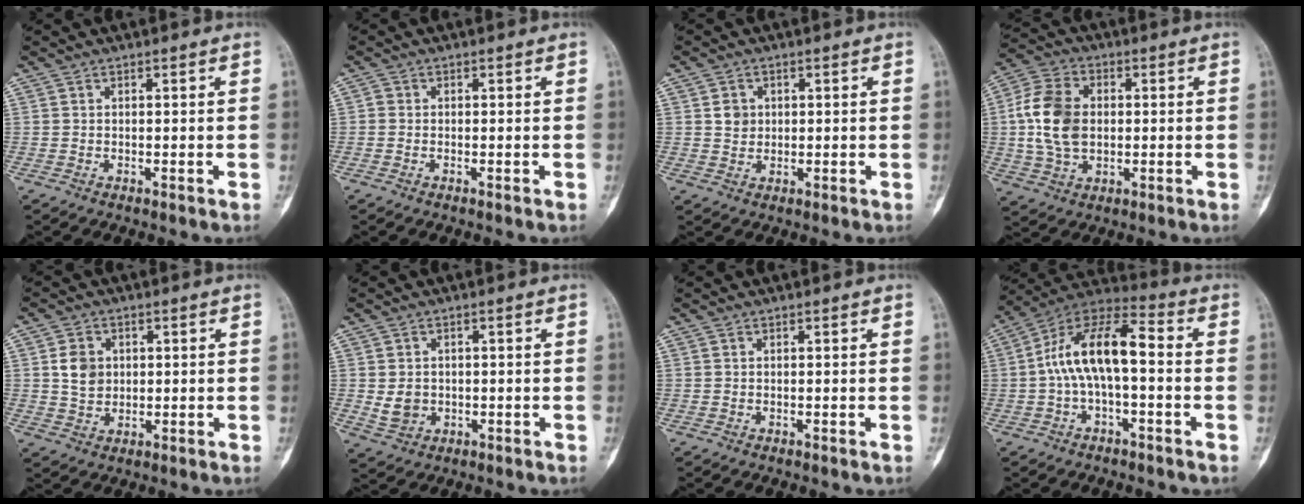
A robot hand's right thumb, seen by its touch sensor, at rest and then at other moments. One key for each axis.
{"total": 0.6, "fx": -0.3, "fy": 0.5, "fz": 0.3, "tx": 0.000, "ty": 0.001, "tz": -0.010}
{"total": 3.0, "fx": 0.7, "fy": 2.6, "fz": 1.2, "tx": -0.003, "ty": -0.001, "tz": 0.012}
{"total": 12.6, "fx": 0.5, "fy": 8.7, "fz": 9.0, "tx": -0.168, "ty": 0.012, "tz": 0.008}
{"total": 5.5, "fx": 1.0, "fy": 4.6, "fz": 2.9, "tx": -0.031, "ty": -0.005, "tz": 0.020}
{"total": 4.2, "fx": -0.2, "fy": 3.6, "fz": 2.1, "tx": -0.020, "ty": 0.001, "tz": 0.006}
{"total": 0.0}
{"total": 13.5, "fx": -0.6, "fy": 5.9, "fz": 12.1, "tx": -0.222, "ty": 0.055, "tz": -0.022}